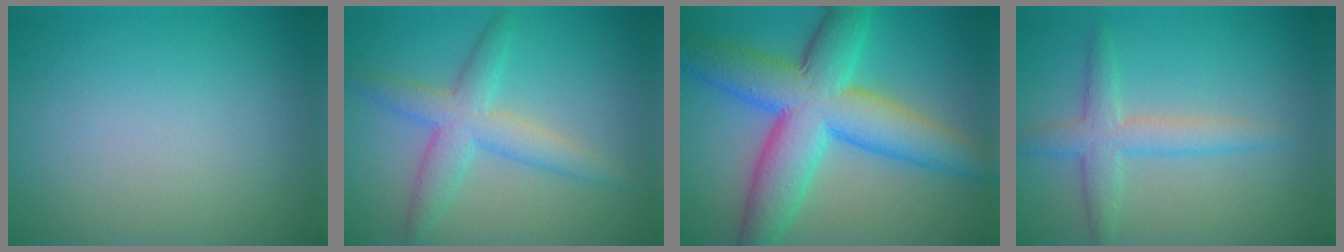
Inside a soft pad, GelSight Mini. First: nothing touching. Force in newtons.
{"total": 4.2, "press": 4.2, "slide": 0.1}
{"total": 10.5, "press": 10.5, "slide": 0.2}
{"total": 3.2, "press": 3.2, "slide": 0.0}